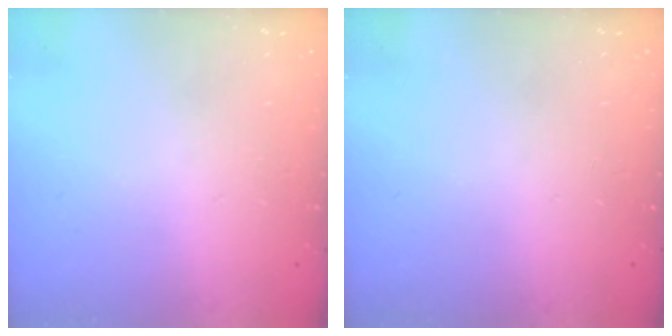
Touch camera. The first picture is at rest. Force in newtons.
{"total": 0.0}